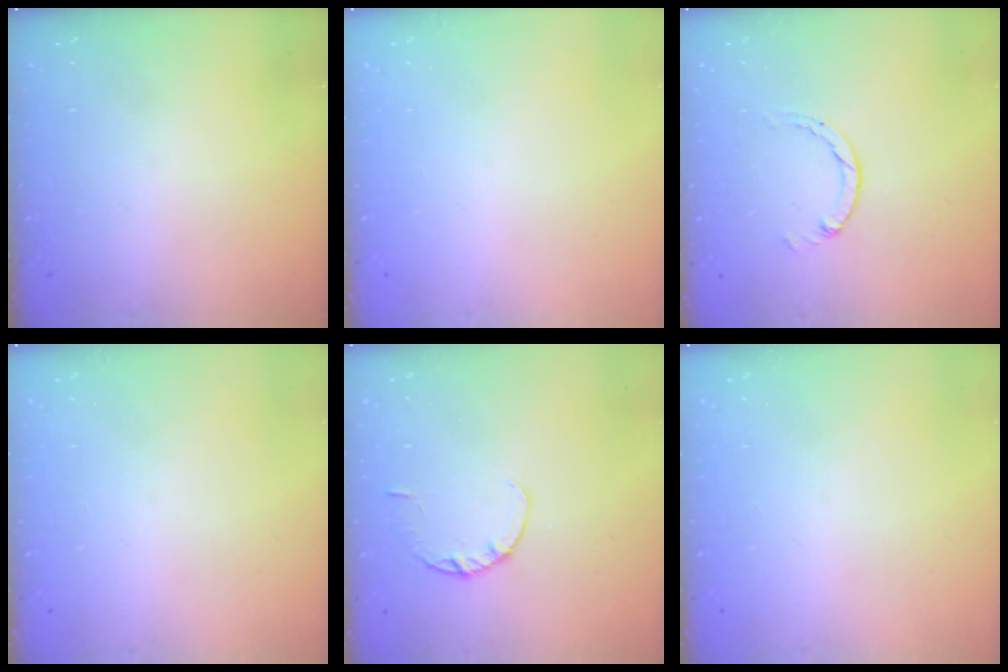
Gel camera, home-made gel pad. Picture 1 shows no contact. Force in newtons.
{"total": 0.0}
{"total": 1.3, "press": 1.2, "slide": 0.2}
{"total": 0.0}
{"total": 1.8, "press": 1.8, "slide": 0.3}
{"total": 0.0}